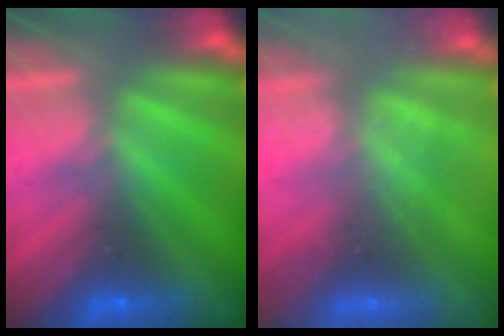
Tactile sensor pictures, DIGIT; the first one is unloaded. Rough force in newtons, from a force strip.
{"total": 2.3}